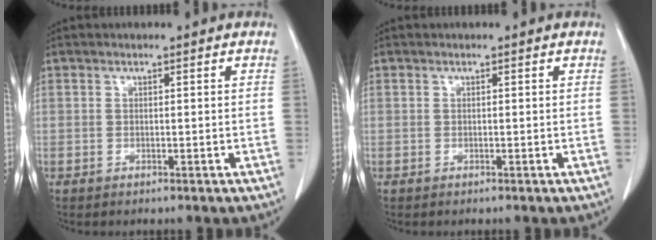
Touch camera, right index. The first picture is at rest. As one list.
[{"total": 0.0}]